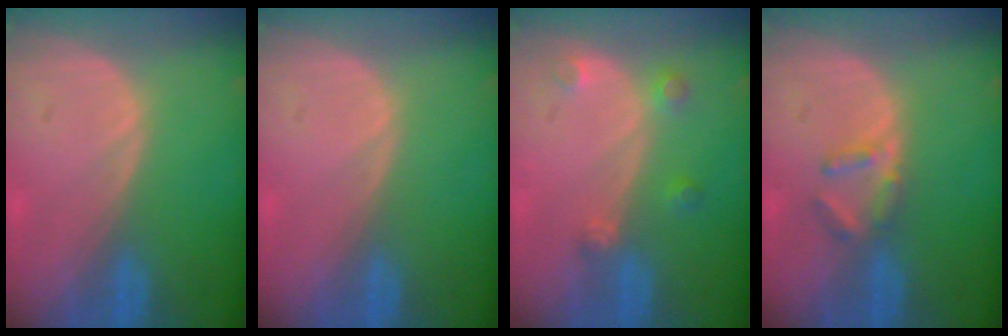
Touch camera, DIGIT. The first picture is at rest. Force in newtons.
{"total": 0.0}
{"total": 2.7, "press": 2.6, "slide": 0.5}
{"total": 3.0, "press": 3.0, "slide": 0.4}